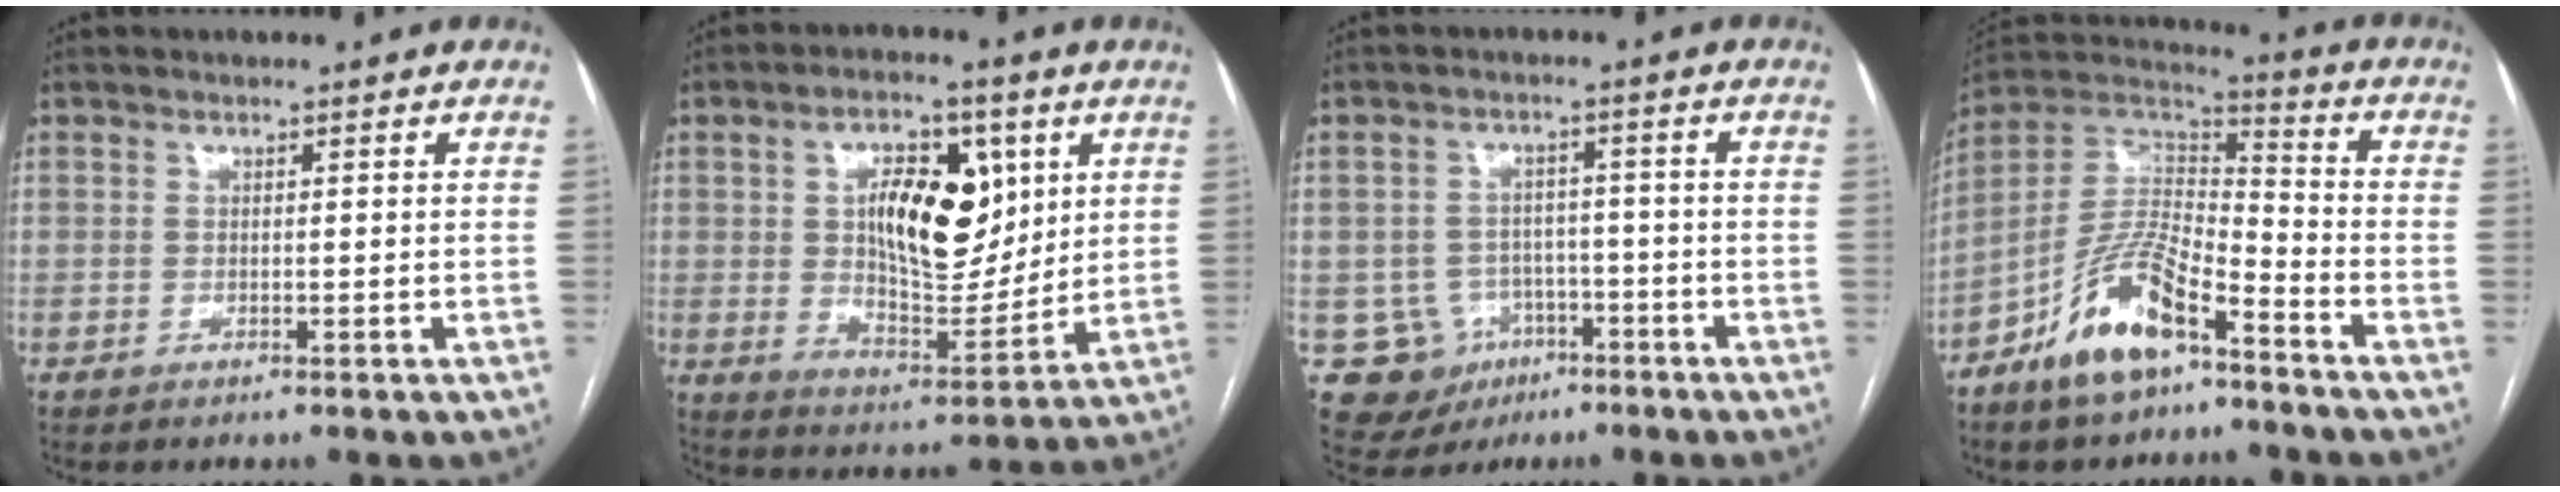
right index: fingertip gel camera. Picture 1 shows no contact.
{"total": 14.6, "force": [4.0, 7.0, 12.1], "torque": [-0.200, 0.010, 0.075]}
{"total": 9.4, "force": [-3.5, 8.6, 1.7], "torque": [-0.037, 0.016, -0.035]}
{"total": 12.6, "force": [-8.0, 3.8, 9.0], "torque": [-0.183, 0.009, -0.149]}